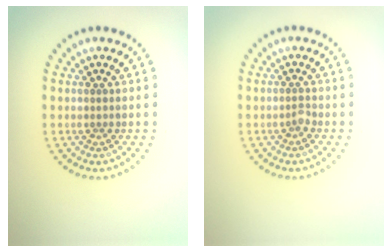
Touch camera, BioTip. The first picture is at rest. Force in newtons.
{"total": 0.8, "press": 0.5, "slide": 0.6}